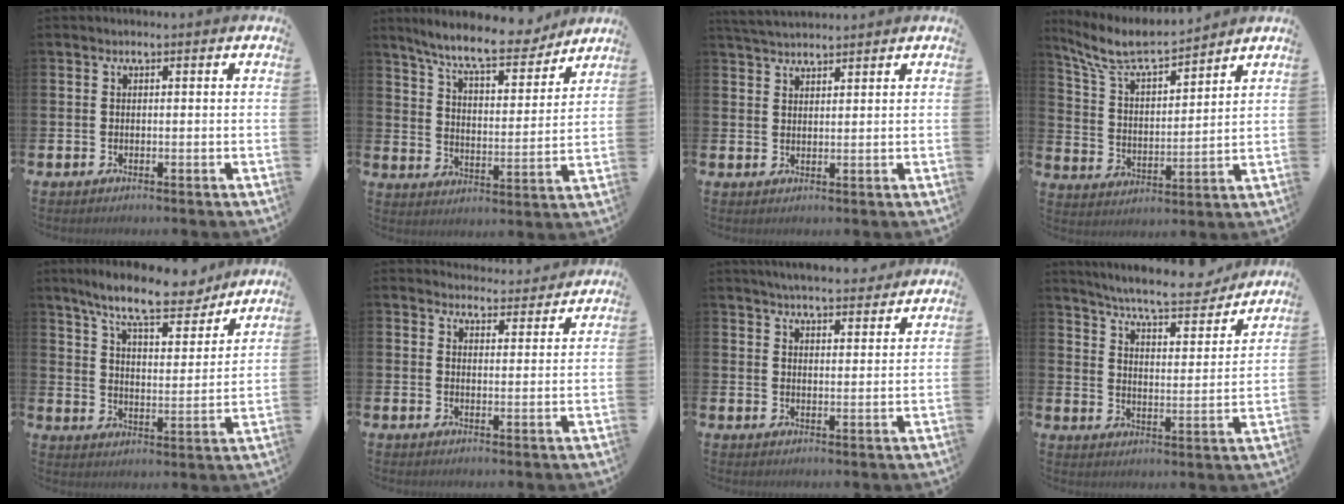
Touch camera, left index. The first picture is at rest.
{"total": 9.7, "force": [8.7, 1.6, 3.9], "torque": [-0.098, -0.052, 0.151]}
{"total": 3.6, "force": [3.5, 0.5, 0.7], "torque": [-0.021, -0.011, 0.065]}
{"total": 8.3, "force": [7.6, 1.3, 3.1], "torque": [-0.097, -0.042, 0.135]}
{"total": 10.6, "force": [9.2, 2.1, 4.8], "torque": [-0.115, -0.044, 0.162]}
{"total": 3.9, "force": [3.8, 0.8, -0.1], "torque": [0.001, -0.026, 0.067]}
{"total": 5.1, "force": [5.0, 0.5, 0.7], "torque": [-0.018, -0.027, 0.088]}
{"total": 7.8, "force": [7.3, 0.6, 2.6], "torque": [-0.067, -0.050, 0.124]}